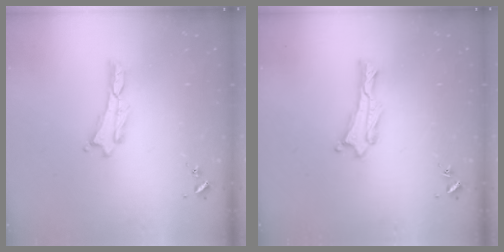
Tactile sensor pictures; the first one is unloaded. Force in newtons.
{"total": 0.8, "press": 0.7, "slide": 0.2}